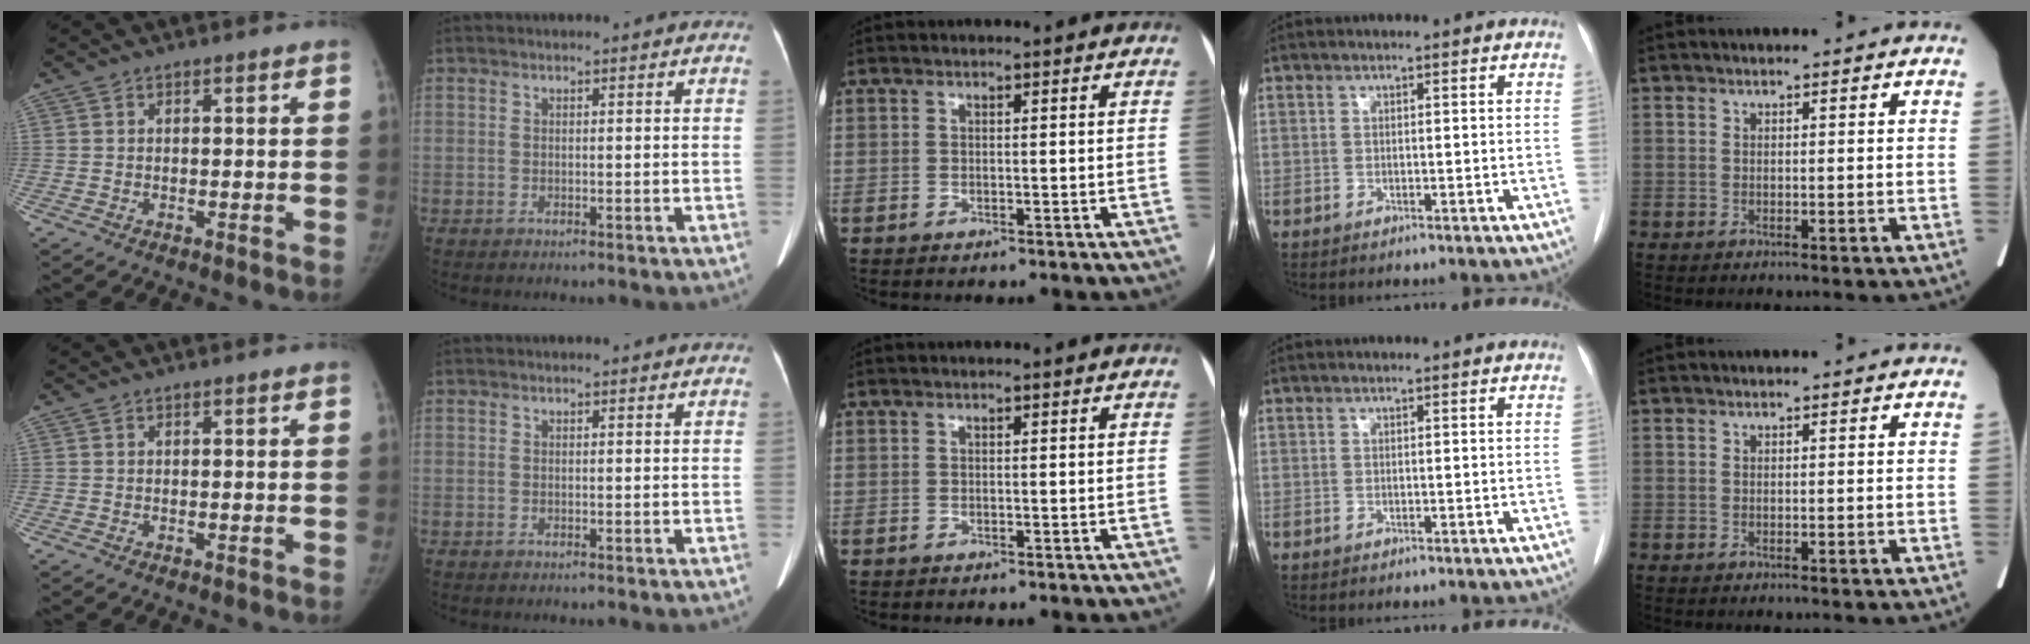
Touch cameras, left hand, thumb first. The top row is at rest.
{"index": {"total": 1.3, "force": [1.2, 0.2, 0.5], "torque": [-0.003, 0.002, 0.009]}}